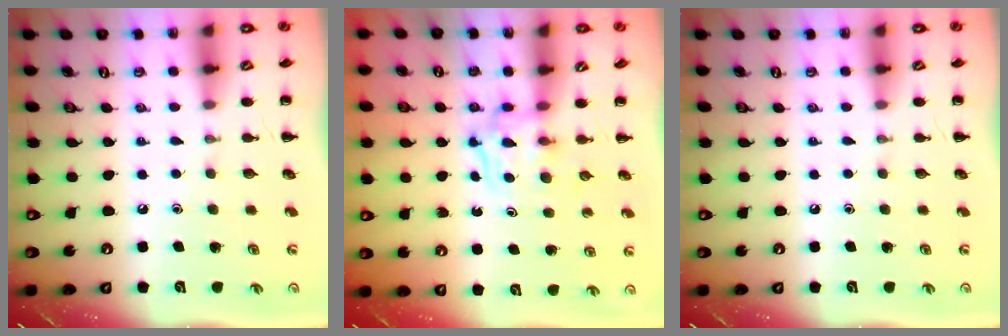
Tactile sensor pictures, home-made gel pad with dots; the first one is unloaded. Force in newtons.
{"total": 3.9, "press": 3.9, "slide": 0.3}
{"total": 0.0}